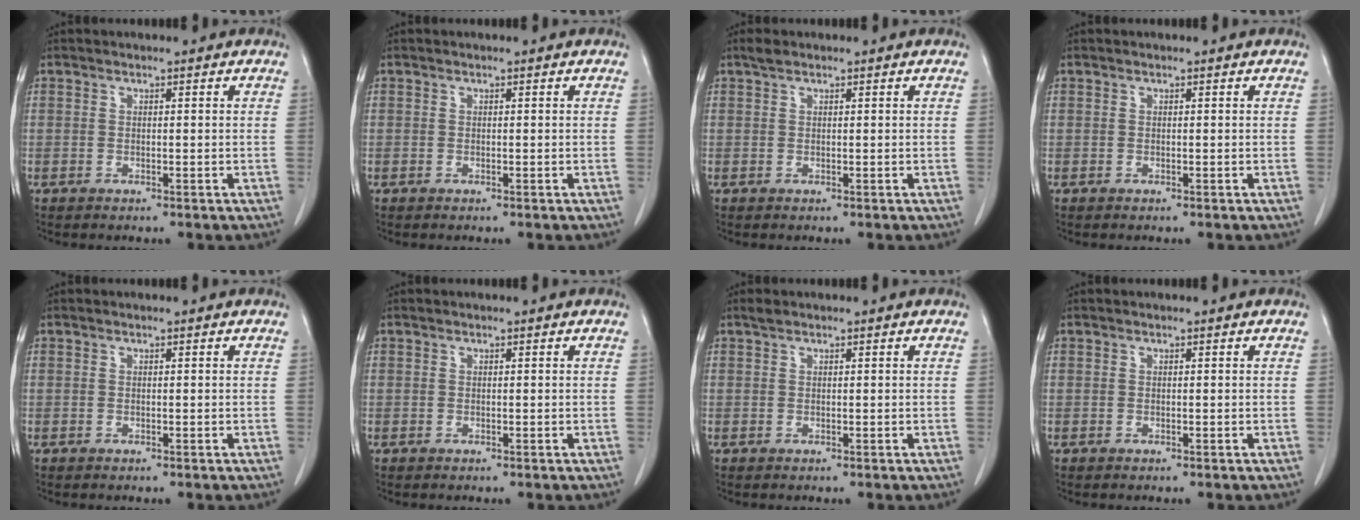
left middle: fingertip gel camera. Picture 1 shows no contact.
{"total": 0.0}
{"total": 1.1, "force": [0.9, 0.4, 0.5], "torque": [-0.012, 0.010, 0.017]}
{"total": 0.0}
{"total": 0.0}
{"total": 0.0}
{"total": 0.8, "force": [0.7, 0.3, 0.3], "torque": [-0.009, 0.008, 0.014]}
{"total": 0.0}